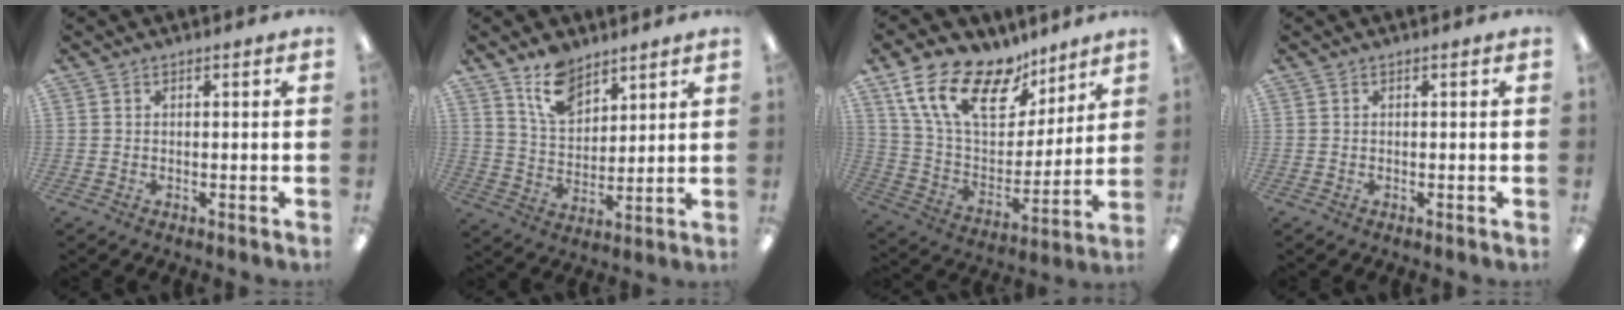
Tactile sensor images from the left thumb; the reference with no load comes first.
{"total": 10.7, "force": [7.6, 5.8, 4.7], "torque": [-0.084, -0.035, 0.142]}
{"total": 20.5, "force": [13.2, 10.5, 11.8], "torque": [-0.225, -0.065, 0.239]}
{"total": 0.0}